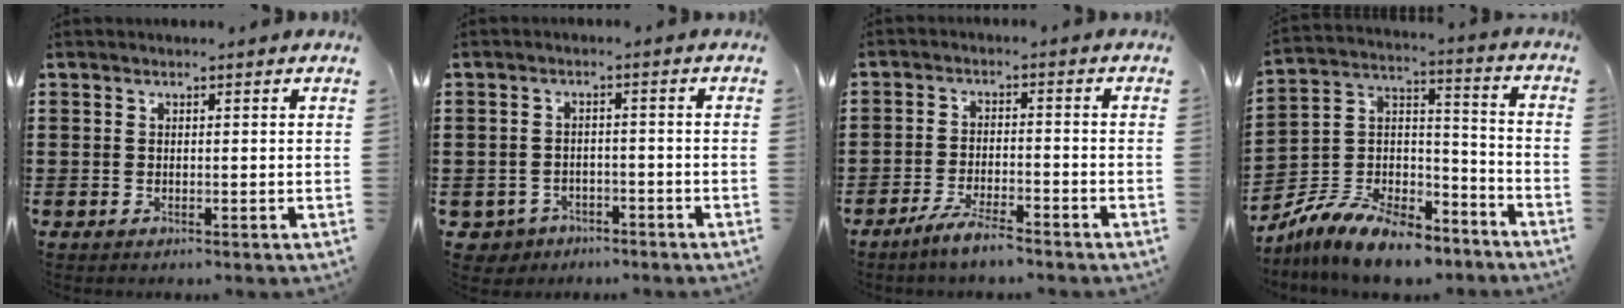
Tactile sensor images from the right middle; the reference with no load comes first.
{"total": 3.1, "force": [-2.8, 1.4, 0.0], "torque": [-0.016, -0.001, -0.063]}
{"total": 4.6, "force": [-4.1, 0.5, 2.1], "torque": [-0.048, -0.002, -0.081]}
{"total": 10.6, "force": [-9.2, 3.1, 4.4], "torque": [-0.100, 0.021, -0.186]}